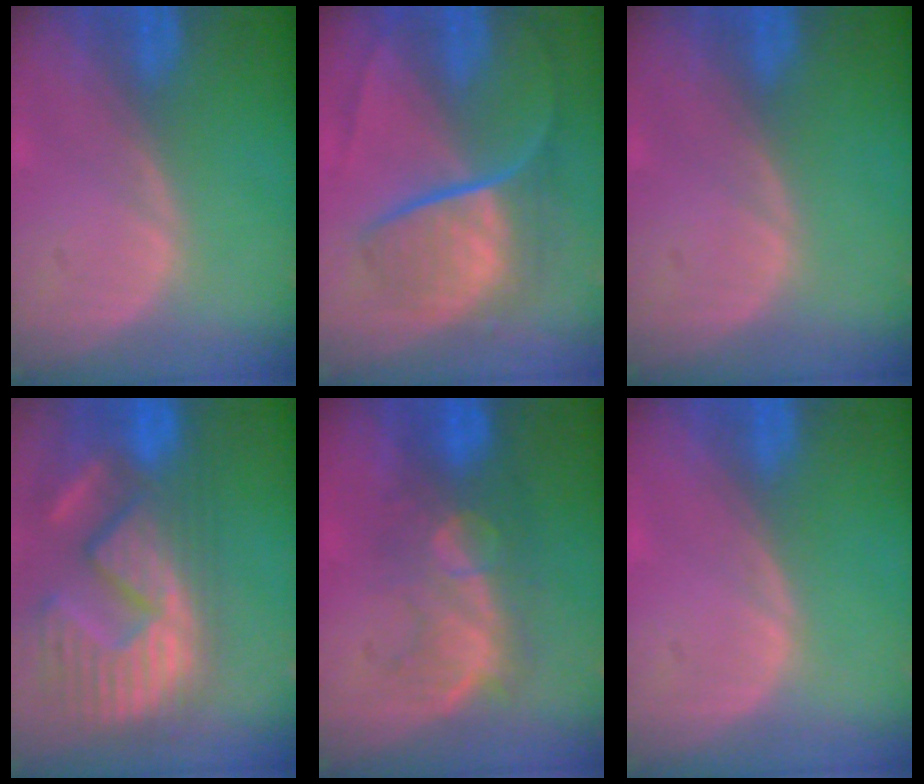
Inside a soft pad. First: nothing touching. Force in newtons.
{"total": 9.3, "press": 7.7, "slide": 5.1}
{"total": 0.0}
{"total": 14.7, "press": 12.3, "slide": 8.1}
{"total": 7.8, "press": 7.7, "slide": 1.2}
{"total": 0.0}